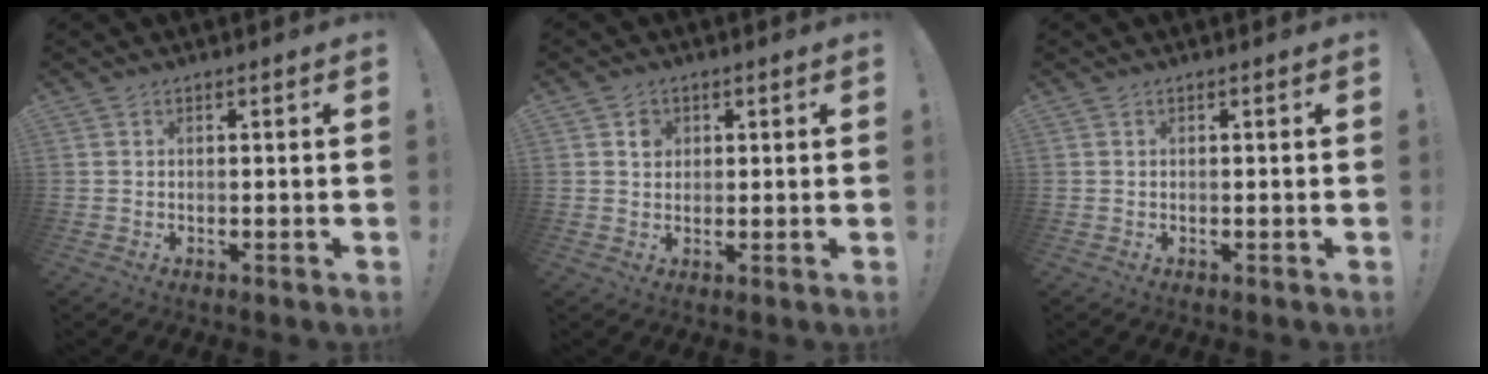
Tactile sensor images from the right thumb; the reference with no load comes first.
{"total": 2.5, "force": [0.9, 2.3, 0.7], "torque": [0.008, -0.007, 0.011]}
{"total": 0.0}